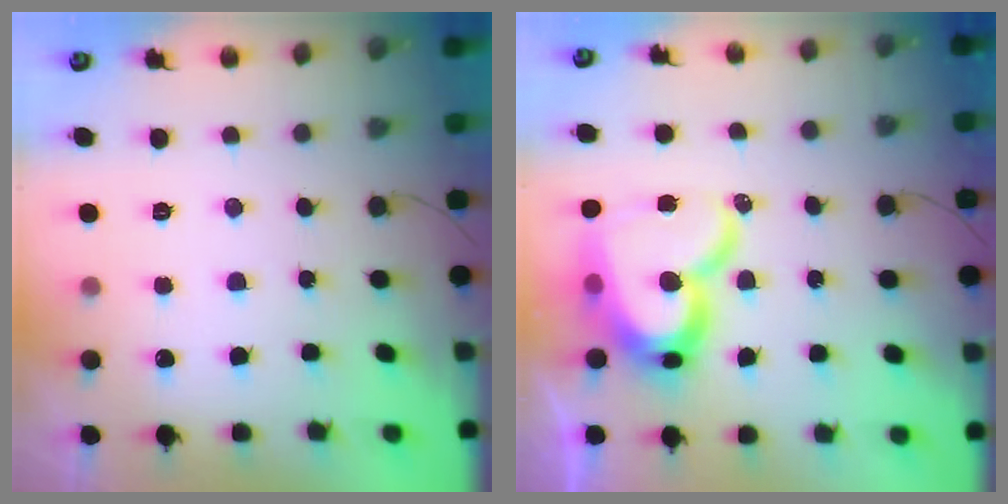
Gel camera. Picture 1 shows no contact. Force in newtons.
{"total": 19.1, "press": 19.0, "slide": 2.1}